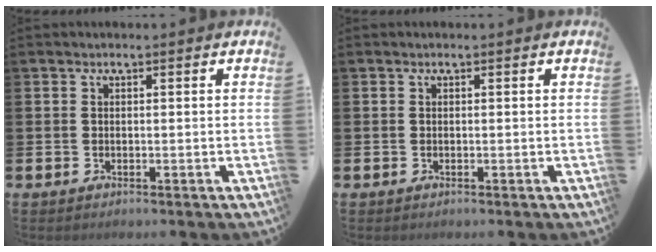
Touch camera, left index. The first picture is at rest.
{"total": 0.0}